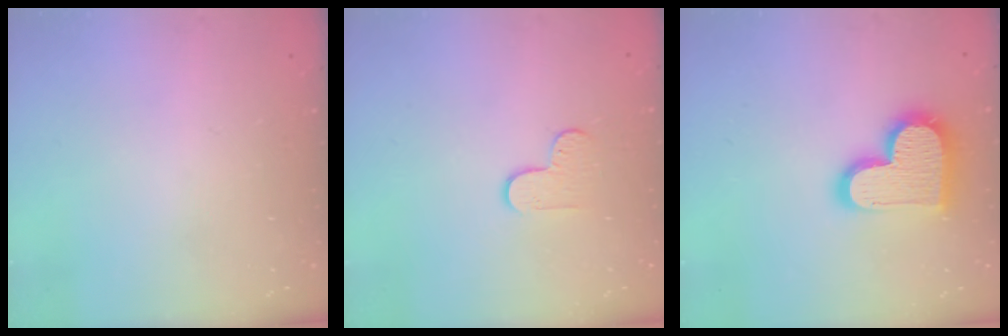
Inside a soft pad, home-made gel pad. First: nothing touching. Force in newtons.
{"total": 4.5, "press": 4.5, "slide": 0.4}
{"total": 17.9, "press": 17.9, "slide": 1.1}